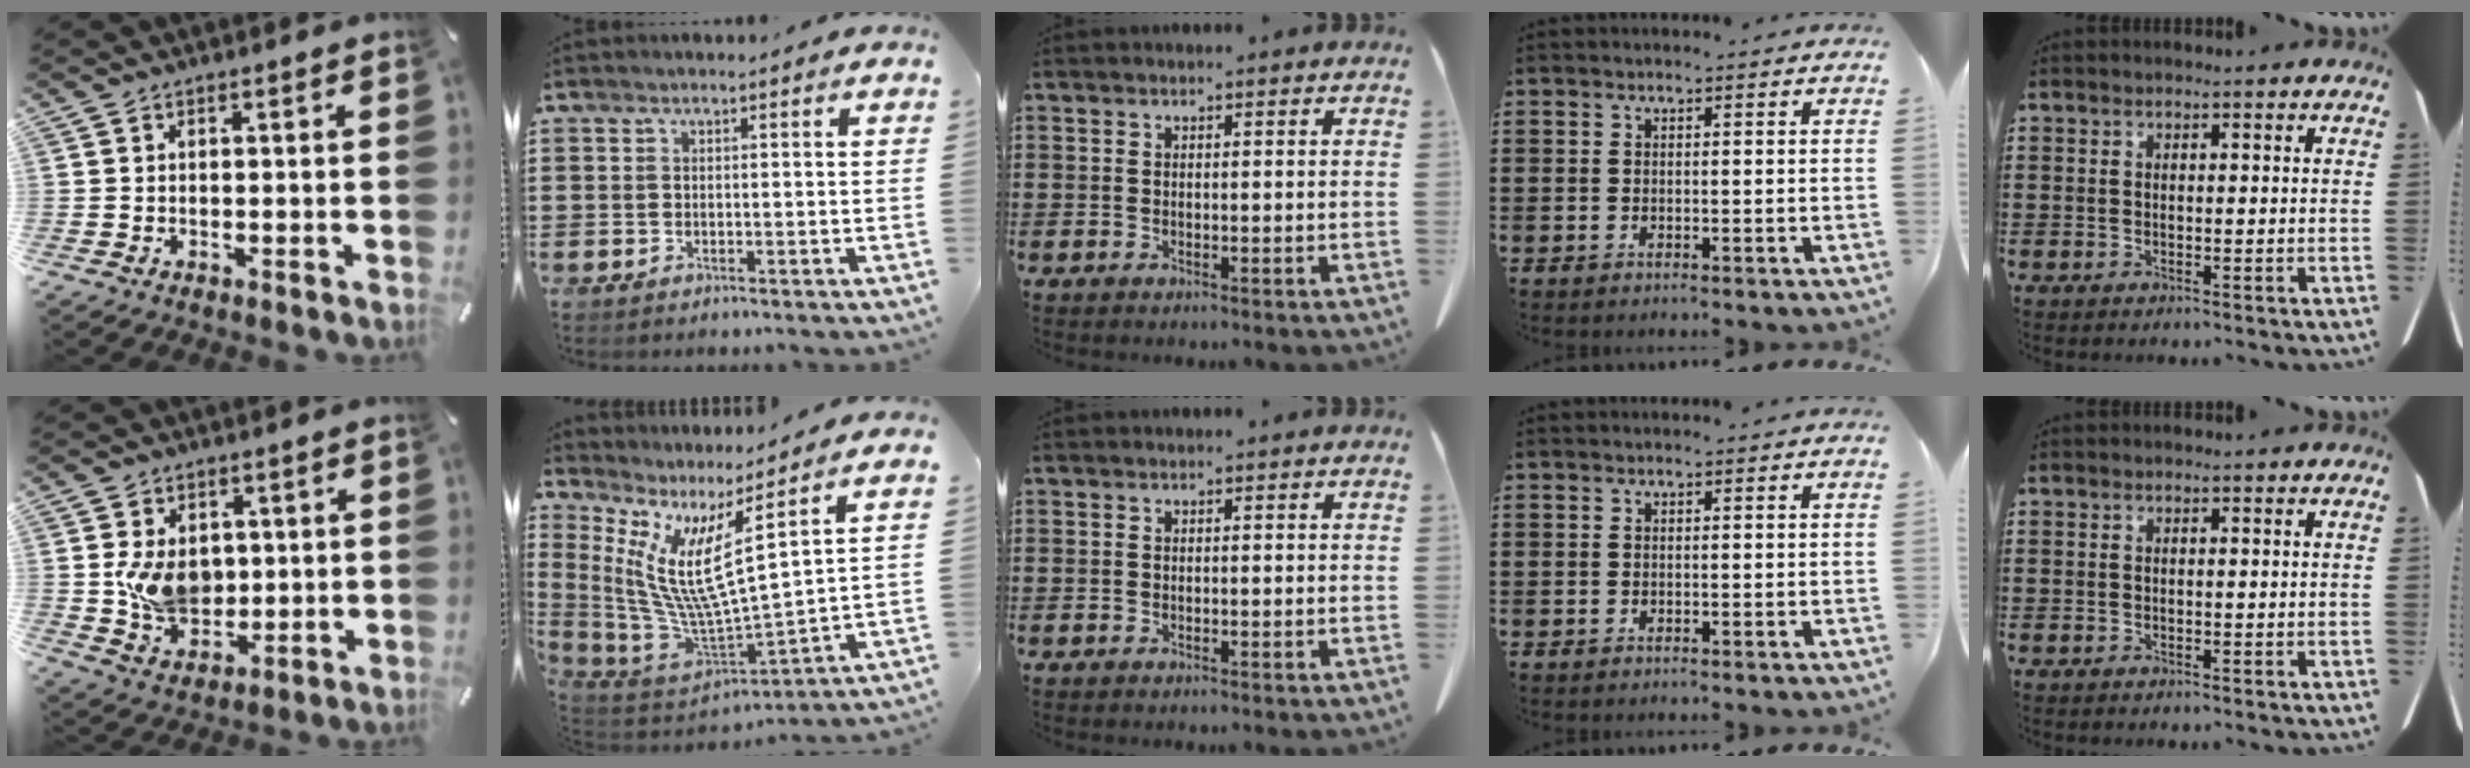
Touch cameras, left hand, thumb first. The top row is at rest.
{"thumb": {"total": 9.7, "force": [1.1, 7.7, 5.8], "torque": [-0.106, -0.003, 0.022]}, "index": {"total": 9.0, "force": [3.5, 1.8, 8.1], "torque": [-0.201, -0.066, 0.052]}}